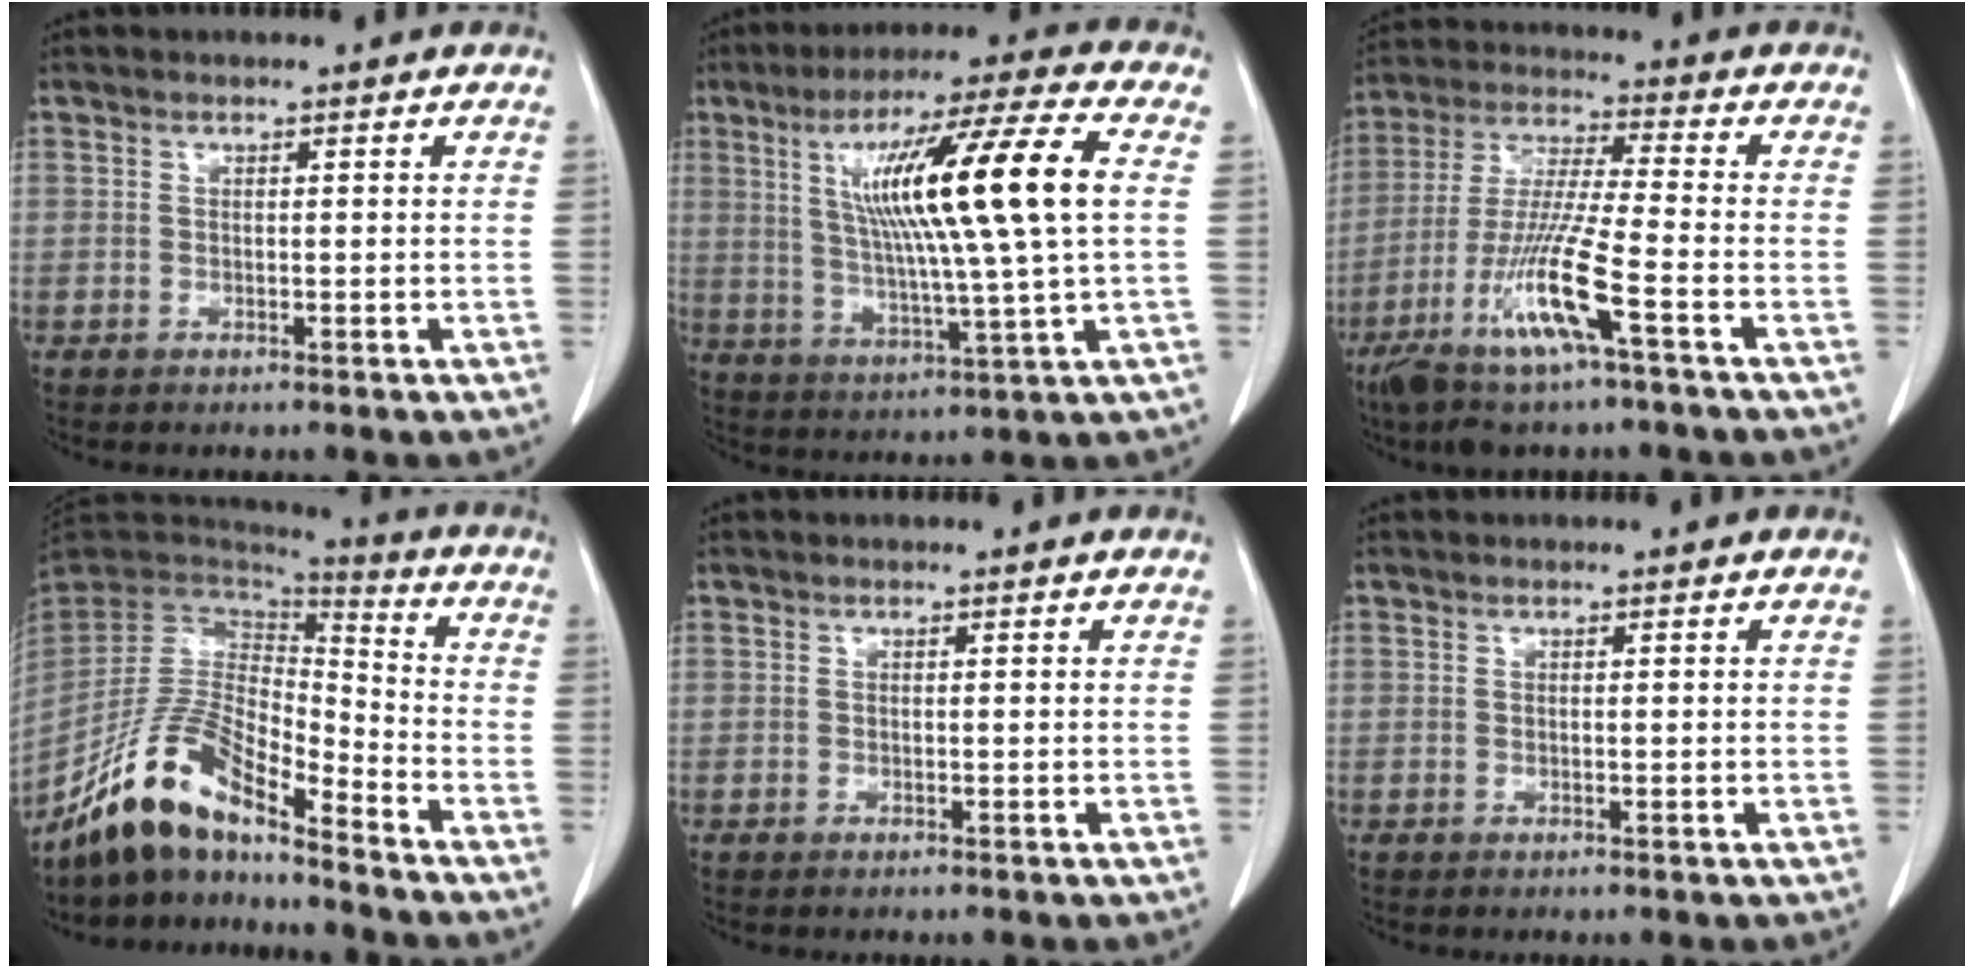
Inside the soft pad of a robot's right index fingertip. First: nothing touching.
{"total": 18.9, "force": [3.6, -0.1, 18.5], "torque": [-0.317, 0.013, 0.054]}
{"total": 14.2, "force": [-6.3, 0.1, 12.8], "torque": [-0.270, -0.025, -0.122]}
{"total": 15.4, "force": [-12.5, 4.0, 8.1], "torque": [-0.159, 0.010, -0.235]}
{"total": 0.0}
{"total": 0.0}